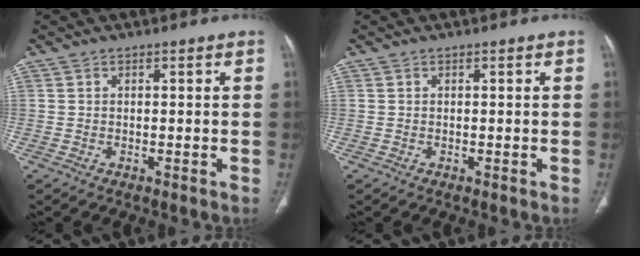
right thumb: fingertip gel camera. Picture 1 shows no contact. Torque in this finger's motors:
{"motor_torque": [0.06, 0.06, -0.01, -0.01, 0.00]}